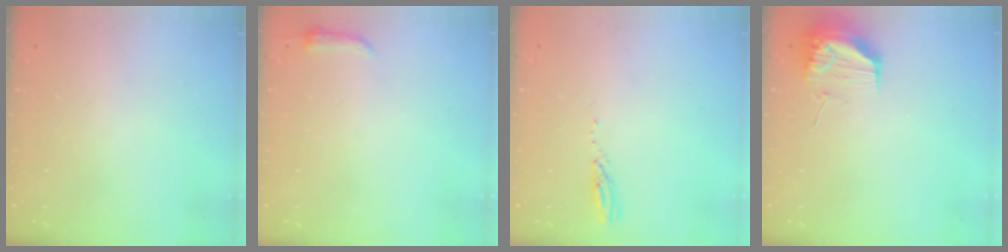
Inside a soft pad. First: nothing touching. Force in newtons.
{"total": 3.7, "press": 3.7, "slide": 0.7}
{"total": 3.2, "press": 3.2, "slide": 0.2}
{"total": 17.0, "press": 13.3, "slide": 10.6}